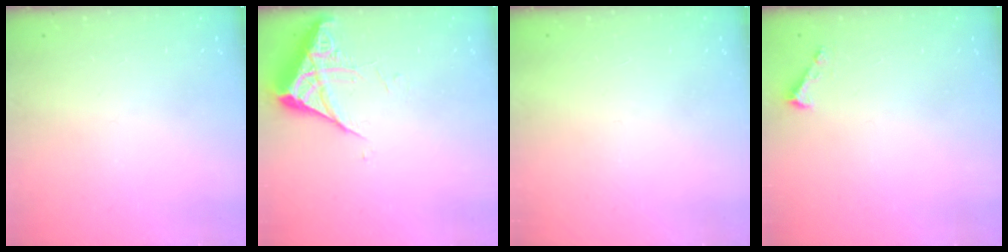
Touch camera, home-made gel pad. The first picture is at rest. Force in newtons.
{"total": 5.4, "press": 5.3, "slide": 0.6}
{"total": 1.5, "press": 1.5, "slide": 0.1}
{"total": 1.6, "press": 1.6, "slide": 0.1}